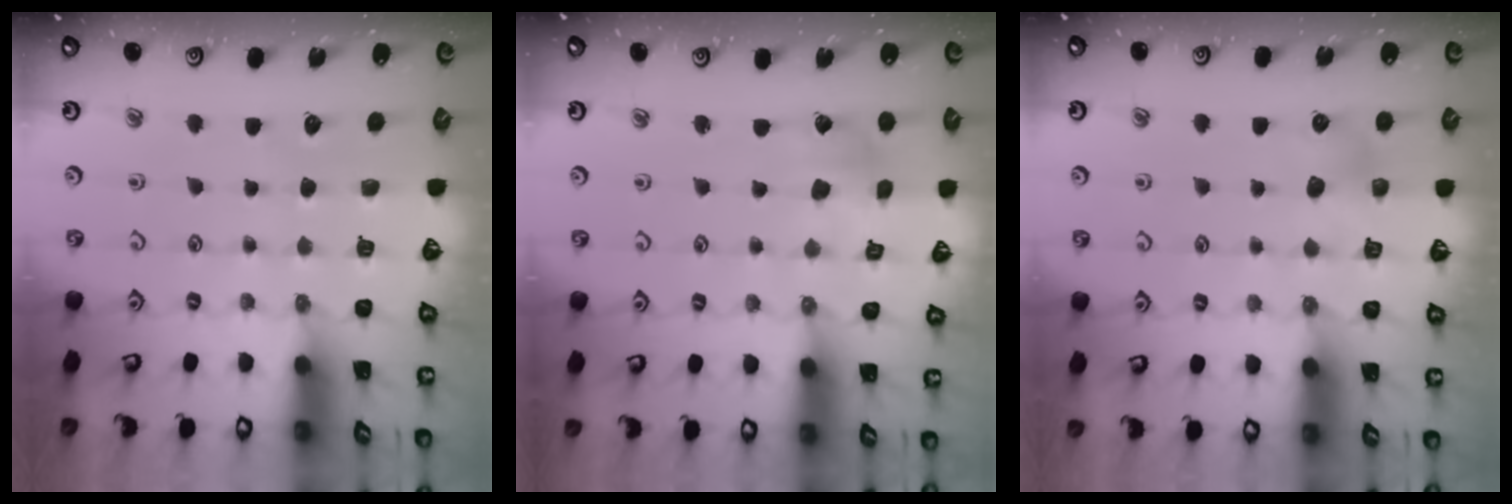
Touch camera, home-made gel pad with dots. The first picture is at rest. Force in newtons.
{"total": 3.0, "press": 2.9, "slide": 0.5}
{"total": 5.6, "press": 5.6, "slide": 0.7}